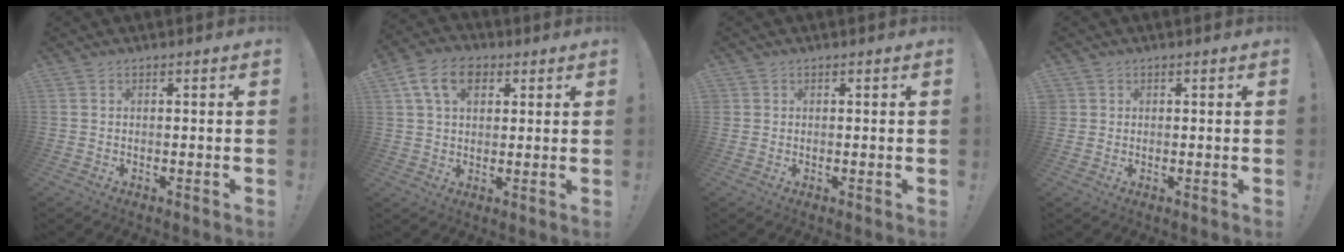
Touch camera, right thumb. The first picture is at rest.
{"total": 10.5, "force": [4.3, 6.8, 6.7], "torque": [-0.107, 0.005, 0.081]}
{"total": 0.9, "force": [0.3, 0.9, 0.0], "torque": [0.004, -0.001, 0.006]}
{"total": 1.5, "force": [0.6, 1.4, 0.1], "torque": [0.001, -0.003, 0.012]}